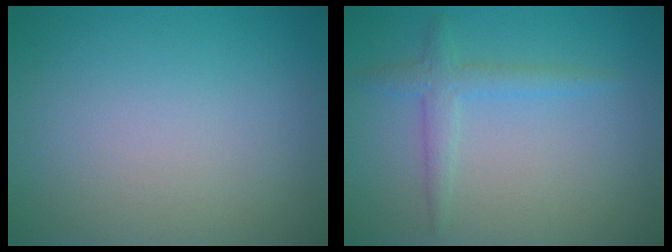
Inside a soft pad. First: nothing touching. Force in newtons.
{"total": 2.1, "press": 2.1, "slide": 0.1}